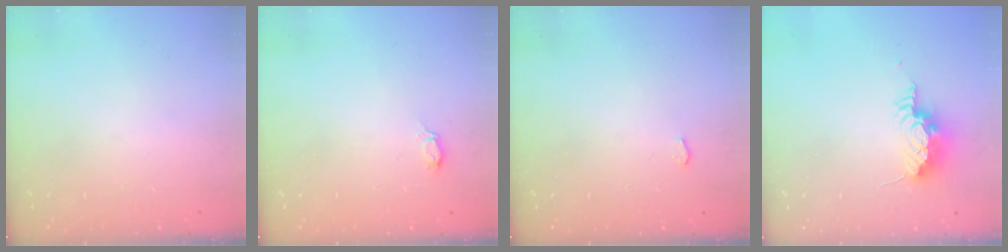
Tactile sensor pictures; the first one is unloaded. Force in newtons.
{"total": 2.8, "press": 2.8, "slide": 0.3}
{"total": 2.1, "press": 2.1, "slide": 0.2}
{"total": 9.4, "press": 8.8, "slide": 3.4}